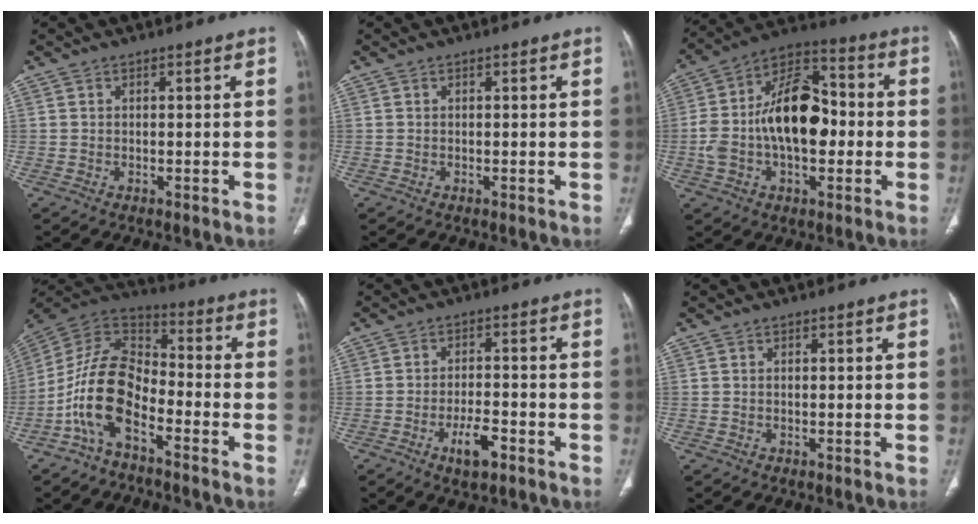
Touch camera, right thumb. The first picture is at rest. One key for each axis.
{"total": 0.0}
{"total": 19.5, "fx": -1.1, "fy": 11.2, "fz": 15.9, "tx": -0.266, "ty": 0.045, "tz": -0.022}
{"total": 13.3, "fx": -6.1, "fy": 6.9, "fz": 9.6, "tx": -0.176, "ty": 0.070, "tz": -0.129}
{"total": 5.5, "fx": -2.9, "fy": 2.0, "fz": 4.1, "tx": -0.064, "ty": 0.016, "tz": -0.045}
{"total": 0.0}